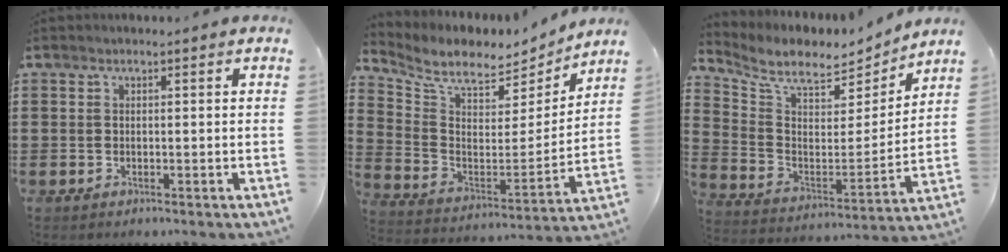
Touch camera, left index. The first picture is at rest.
{"total": 7.2, "force": [6.4, 2.3, 2.4], "torque": [-0.074, -0.056, 0.107]}
{"total": 7.8, "force": [6.8, 2.4, 3.0], "torque": [-0.095, -0.049, 0.115]}